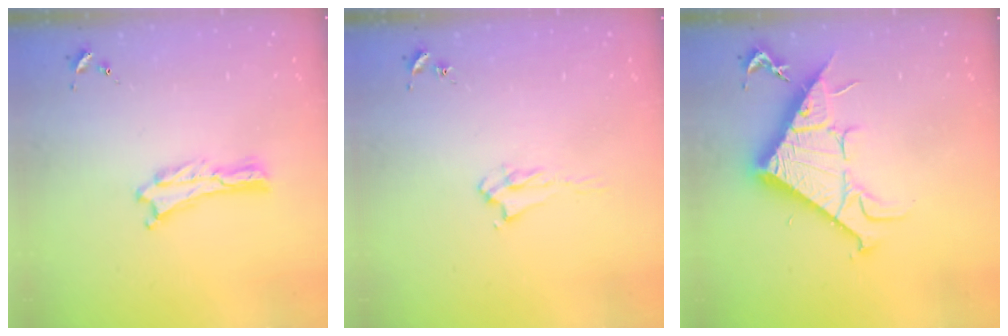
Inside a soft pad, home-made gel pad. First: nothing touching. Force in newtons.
{"total": 2.2, "press": 2.2, "slide": 0.4}
{"total": 12.4, "press": 12.4, "slide": 0.2}